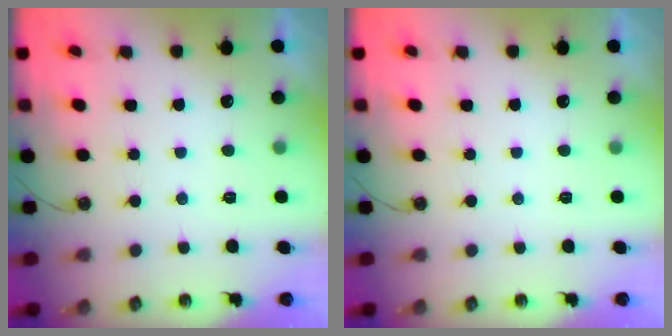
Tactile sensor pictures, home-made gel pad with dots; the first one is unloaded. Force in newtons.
{"total": 0.0}